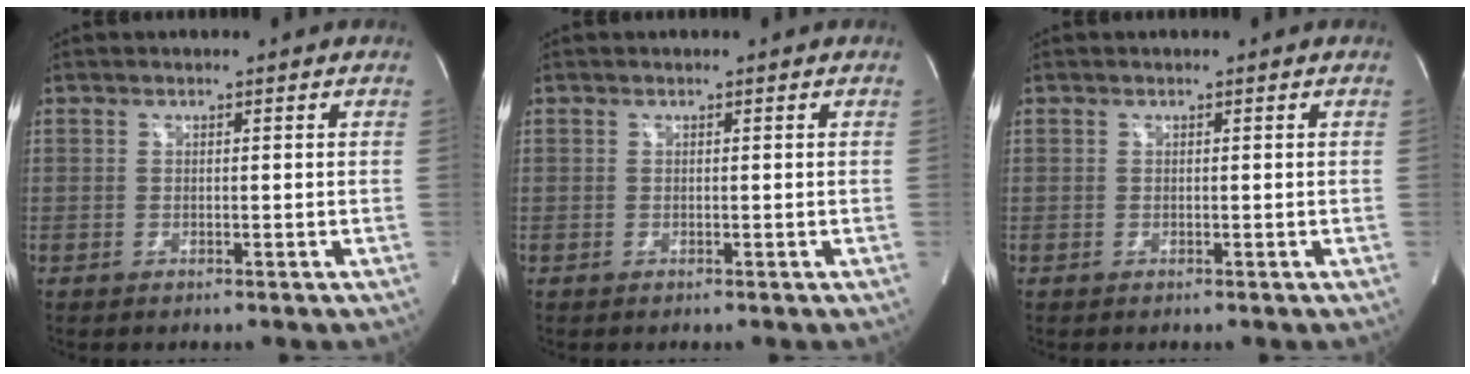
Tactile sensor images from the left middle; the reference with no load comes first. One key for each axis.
{"total": 0.0}
{"total": 0.0}